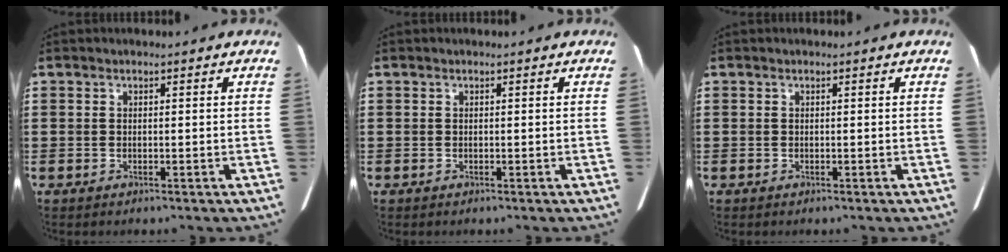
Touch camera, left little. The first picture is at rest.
{"total": 0.0}
{"total": 0.0}